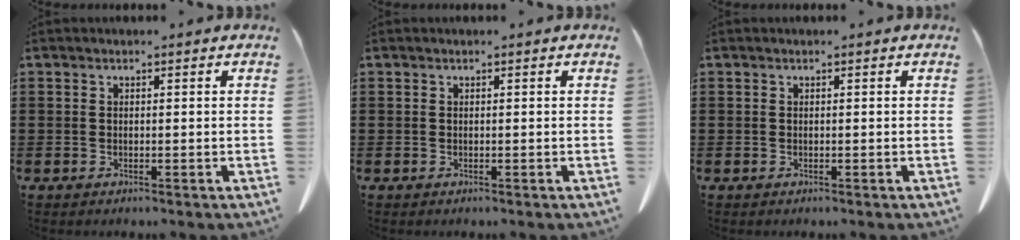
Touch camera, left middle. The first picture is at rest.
{"total": 0.0}
{"total": 0.0}